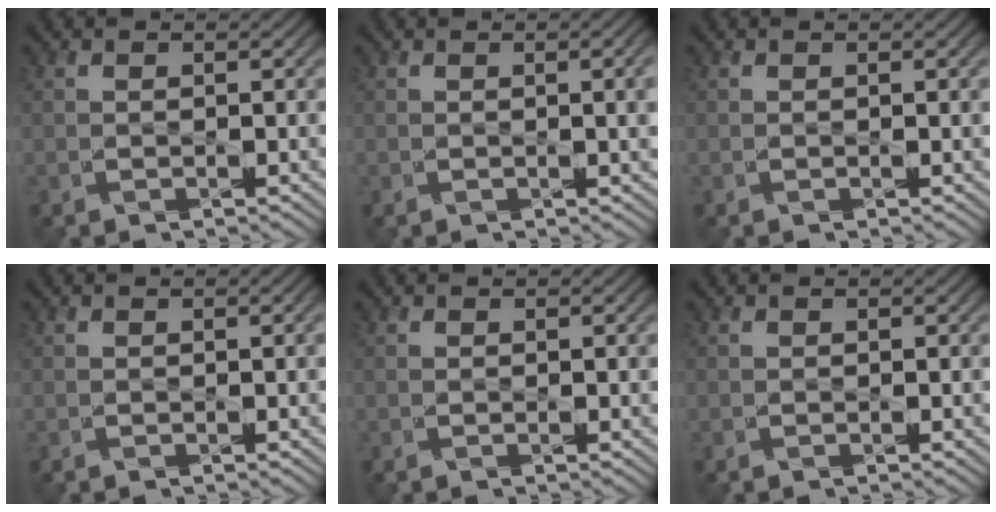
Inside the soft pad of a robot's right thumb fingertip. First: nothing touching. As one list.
[{"total": 2.8, "force": [0.3, 0.5, 2.8], "torque": [-0.039, 0.006, 0.006]}, {"total": 0.7, "force": [0.2, 0.0, 0.7], "torque": [-0.010, 0.000, 0.004]}, {"total": 0.6, "force": [0.1, 0.0, 0.6], "torque": [-0.009, 0.004, 0.001]}, {"total": 0.6, "force": [0.1, 0.0, 0.6], "torque": [-0.008, 0.001, 0.002]}, {"total": 0.0}]